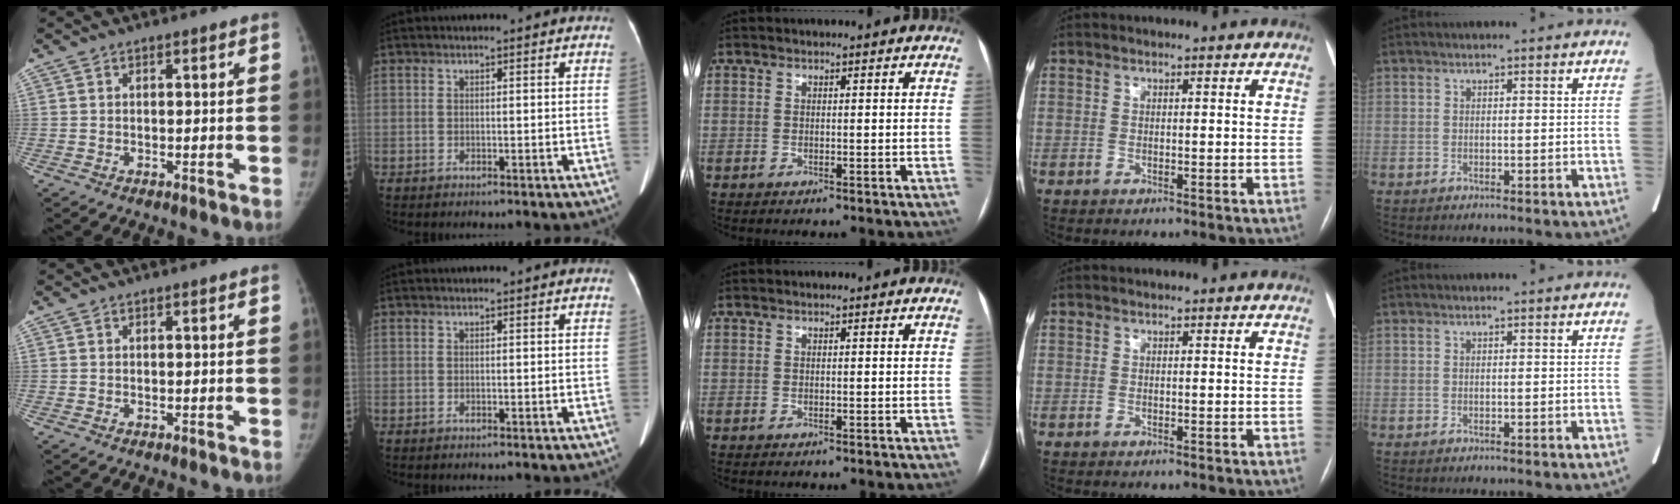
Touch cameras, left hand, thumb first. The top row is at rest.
{}